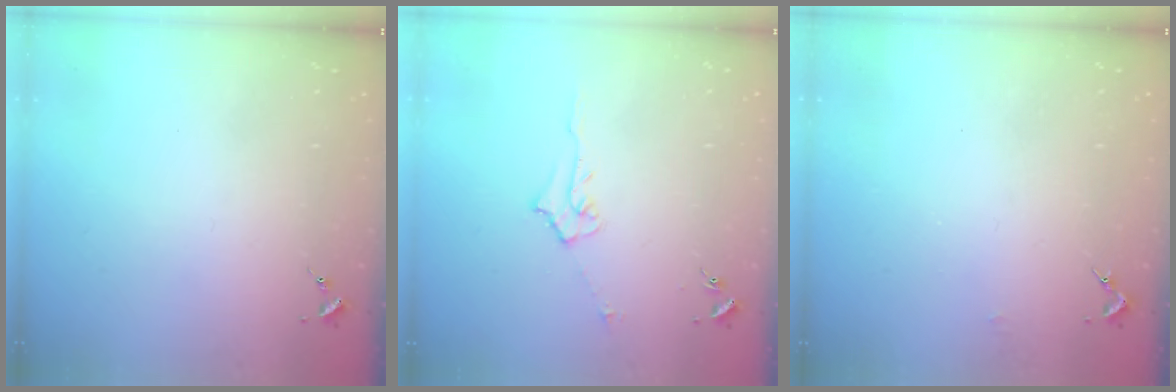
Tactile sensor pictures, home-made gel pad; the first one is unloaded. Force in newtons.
{"total": 5.1, "press": 5.0, "slide": 0.6}
{"total": 1.4, "press": 1.4, "slide": 0.1}